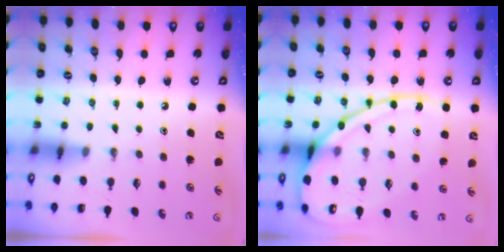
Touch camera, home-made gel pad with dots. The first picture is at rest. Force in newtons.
{"total": 16.3, "press": 16.2, "slide": 1.6}